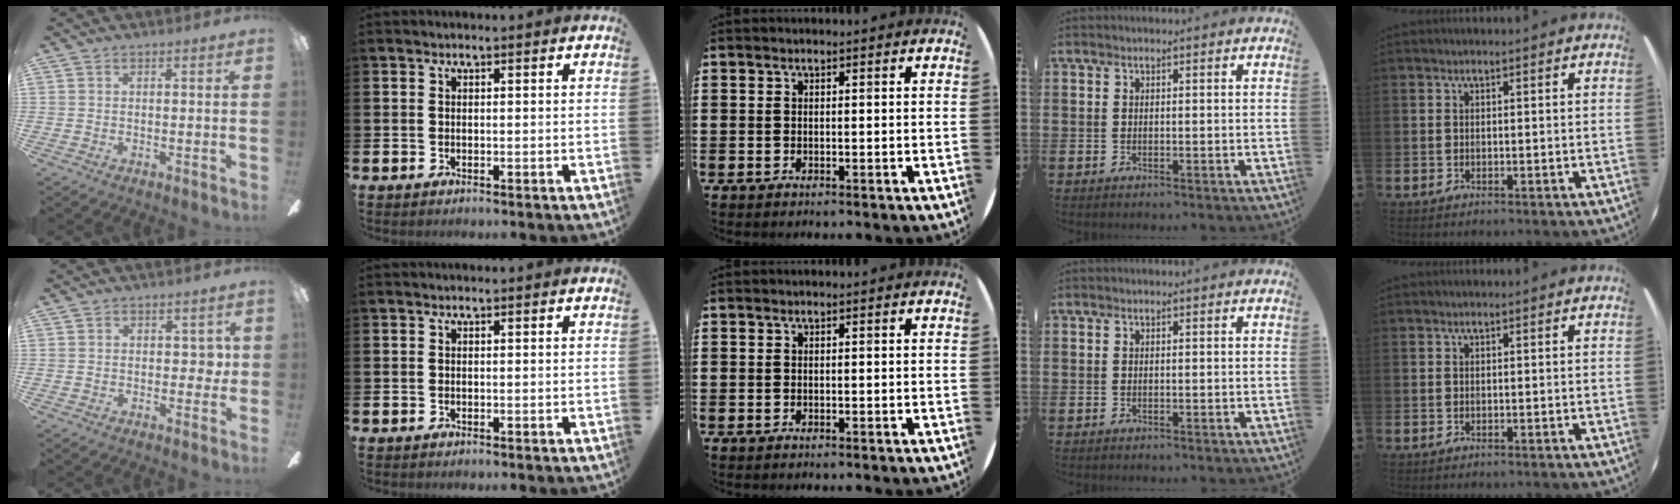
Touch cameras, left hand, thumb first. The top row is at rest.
{"thumb": {"total": 3.4, "force": [0.1, 2.3, 2.5], "torque": [-0.031, 0.004, -0.003]}}